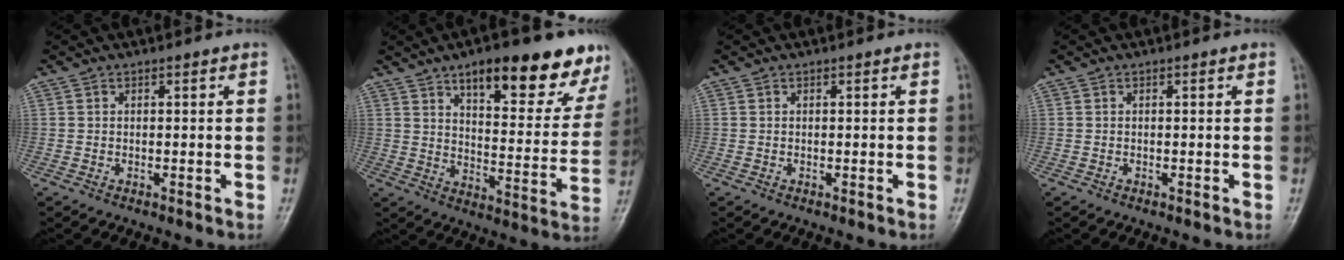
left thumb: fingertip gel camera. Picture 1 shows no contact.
{"total": 21.0, "force": [13.2, 7.1, 14.7], "torque": [-0.148, -0.051, 0.185]}
{"total": 0.0}
{"total": 0.0}